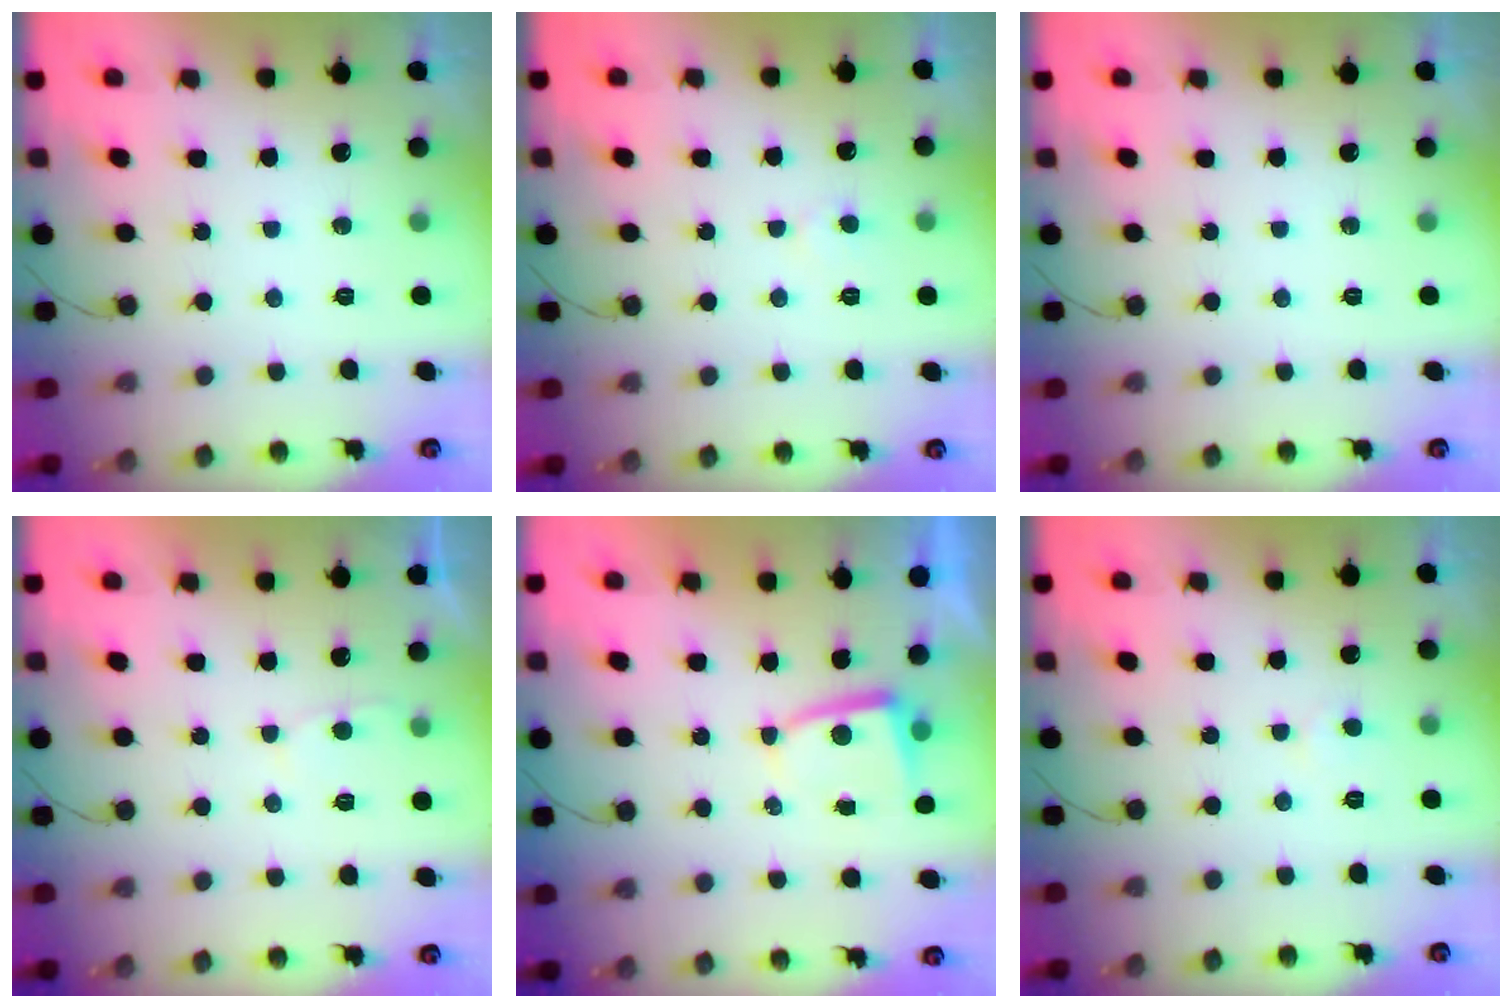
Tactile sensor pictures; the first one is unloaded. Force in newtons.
{"total": 3.4, "press": 3.4, "slide": 0.3}
{"total": 0.0}
{"total": 2.4, "press": 2.4, "slide": 0.4}
{"total": 2.8, "press": 2.7, "slide": 0.5}
{"total": 2.8, "press": 2.8, "slide": 0.3}